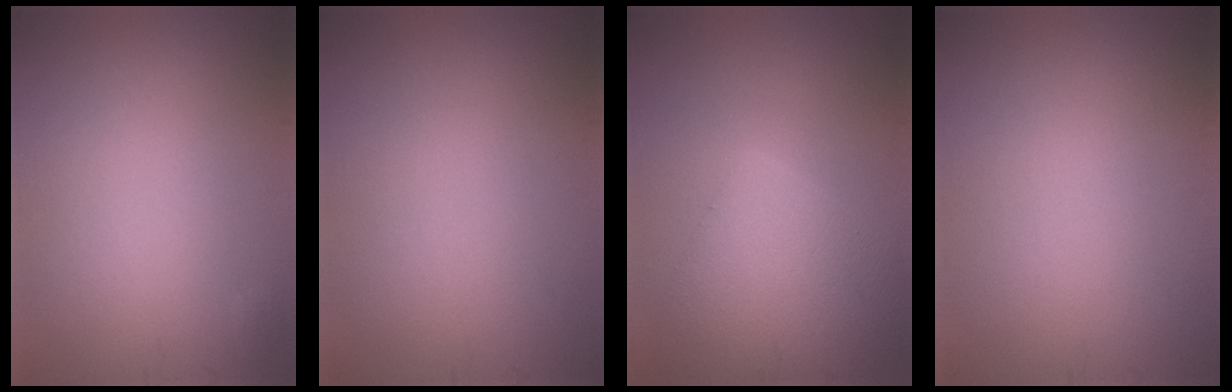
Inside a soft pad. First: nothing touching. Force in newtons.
{"total": 0.0}
{"total": 6.7, "press": 6.7, "slide": 0.3}
{"total": 0.0}